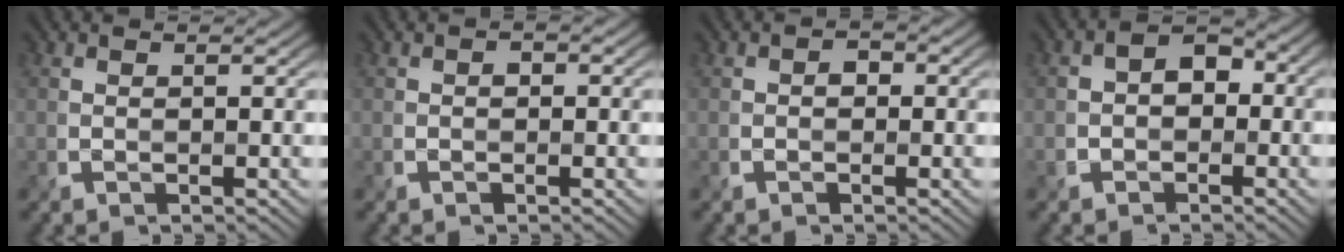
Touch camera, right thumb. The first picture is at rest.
{"total": 1.0, "force": [-0.3, 0.8, 0.5], "torque": [-0.009, -0.004, -0.004]}
{"total": 1.5, "force": [-0.4, 1.3, 0.7], "torque": [-0.008, -0.002, -0.007]}
{"total": 3.8, "force": [-0.7, 3.1, 2.2], "torque": [-0.030, 0.005, -0.019]}